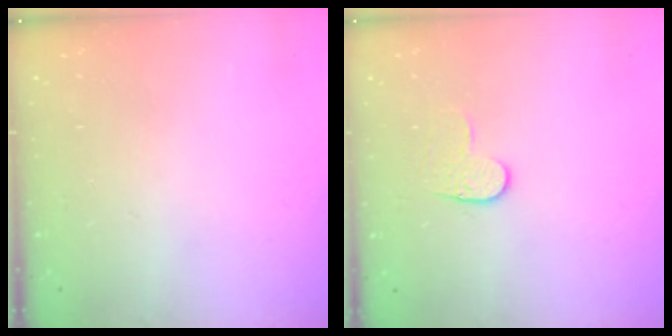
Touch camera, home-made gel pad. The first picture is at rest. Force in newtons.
{"total": 5.8, "press": 5.7, "slide": 0.4}